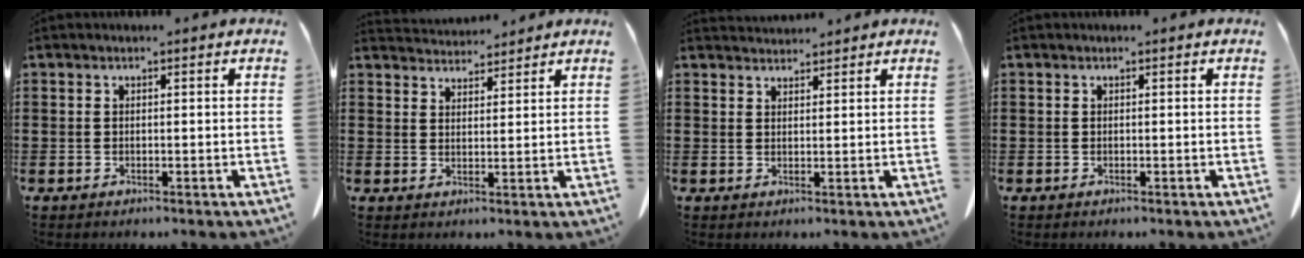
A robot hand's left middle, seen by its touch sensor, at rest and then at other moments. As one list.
[{"total": 3.8, "force": [3.7, 0.6, 0.2], "torque": [-0.014, -0.012, 0.071]}, {"total": 2.0, "force": [2.0, 0.2, -0.1], "torque": [-0.003, -0.004, 0.039]}, {"total": 0.0}]